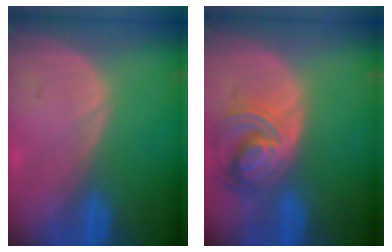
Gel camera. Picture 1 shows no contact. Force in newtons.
{"total": 8.0, "press": 7.0, "slide": 3.8}